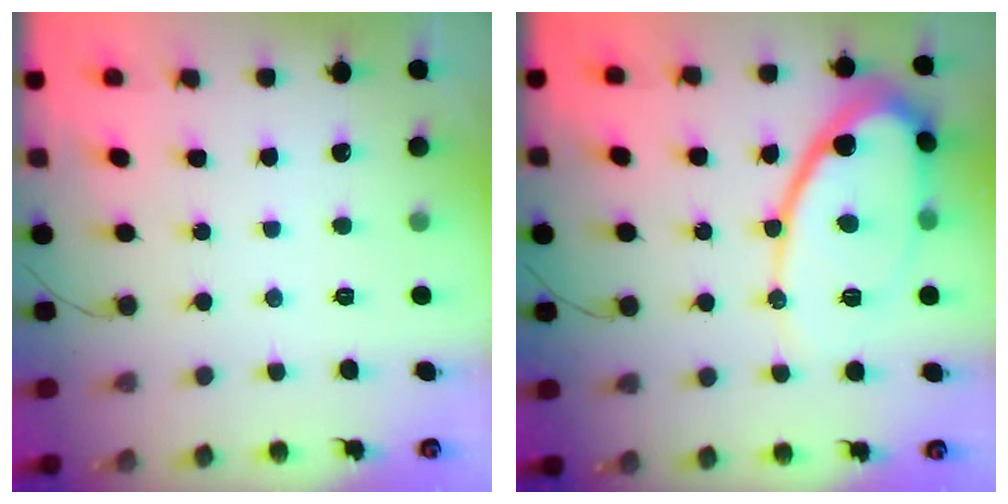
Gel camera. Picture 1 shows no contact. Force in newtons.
{"total": 14.8, "press": 14.7, "slide": 1.5}